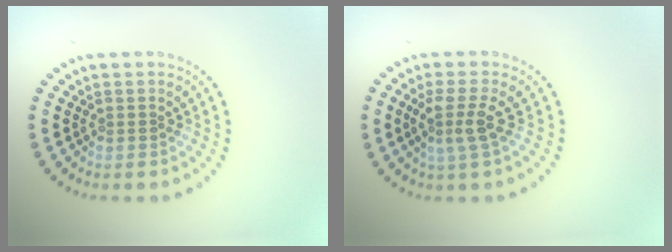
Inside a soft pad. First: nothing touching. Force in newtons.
{"total": 2.7, "press": 2.2, "slide": 1.6}